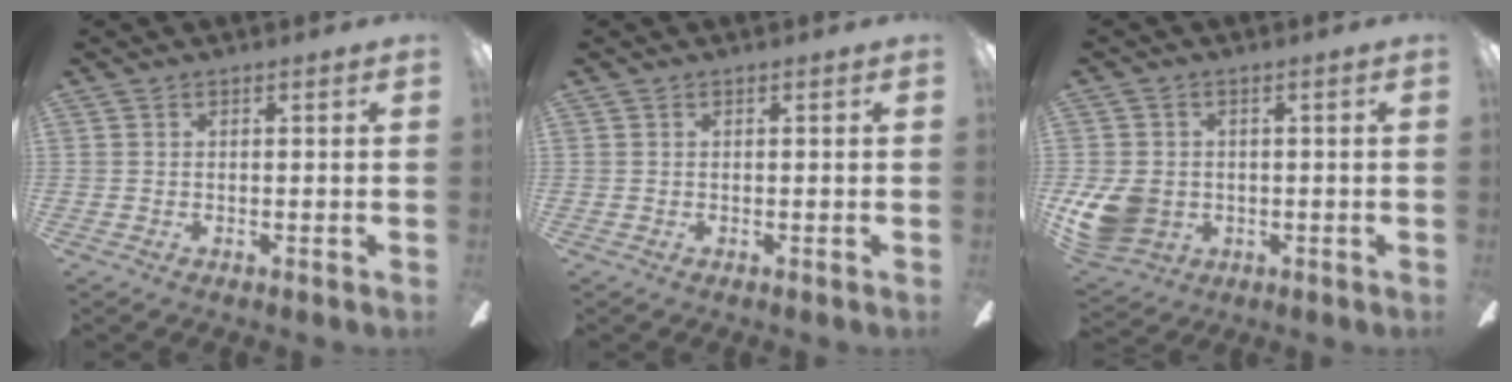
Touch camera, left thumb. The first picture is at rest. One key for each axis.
{"total": 0.0}
{"total": 9.0, "fx": -0.9, "fy": 7.7, "fz": 4.6, "tx": -0.104, "ty": 0.004, "tz": -0.013}